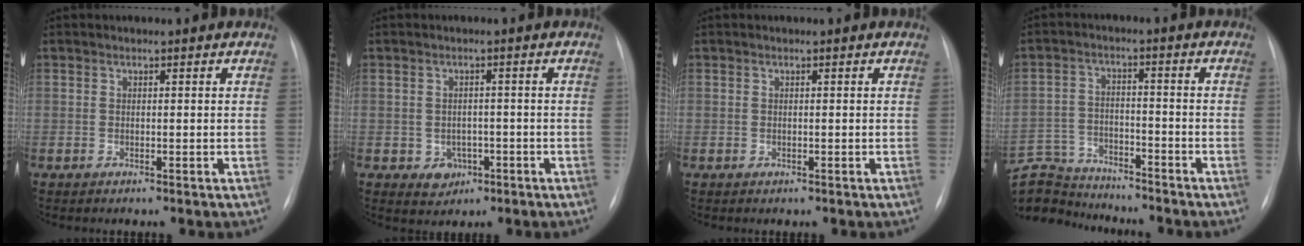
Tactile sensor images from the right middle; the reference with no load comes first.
{"total": 3.4, "force": [-1.3, 2.8, 1.3], "torque": [-0.011, 0.006, -0.009]}
{"total": 0.0}
{"total": 13.6, "force": [-12.9, 3.1, 2.9], "torque": [-0.077, 0.016, -0.216]}